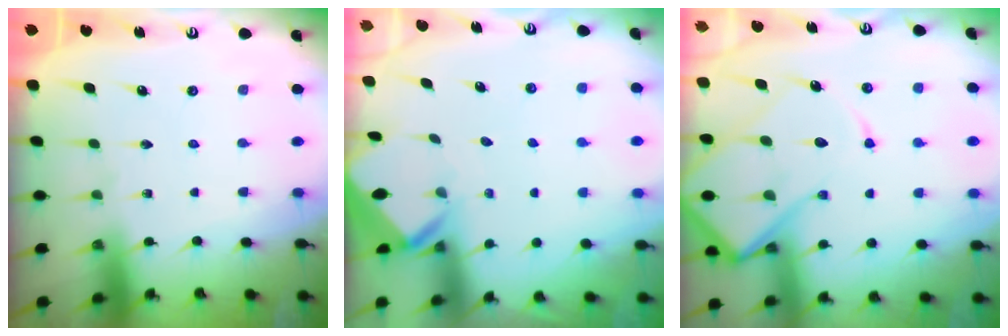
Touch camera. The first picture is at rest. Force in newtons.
{"total": 2.9, "press": 2.9, "slide": 0.2}
{"total": 16.3, "press": 16.2, "slide": 1.7}